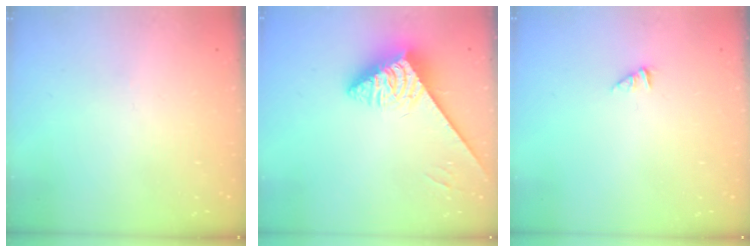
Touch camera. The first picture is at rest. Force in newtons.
{"total": 3.8, "press": 3.7, "slide": 0.7}
{"total": 0.0}